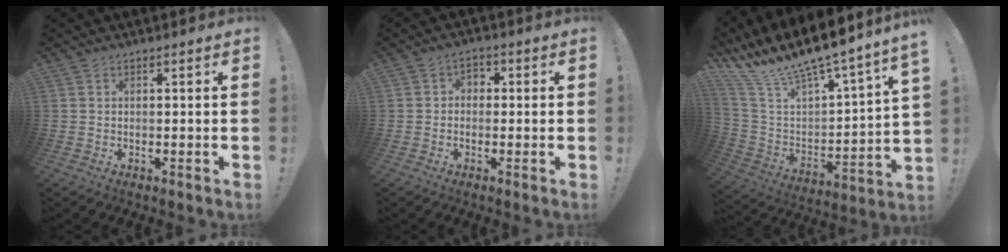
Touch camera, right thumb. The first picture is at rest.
{"total": 2.7, "force": [-1.0, 2.2, 1.3], "torque": [-0.026, 0.007, -0.018]}
{"total": 12.1, "force": [9.1, 2.7, 7.5], "torque": [-0.128, -0.081, 0.146]}